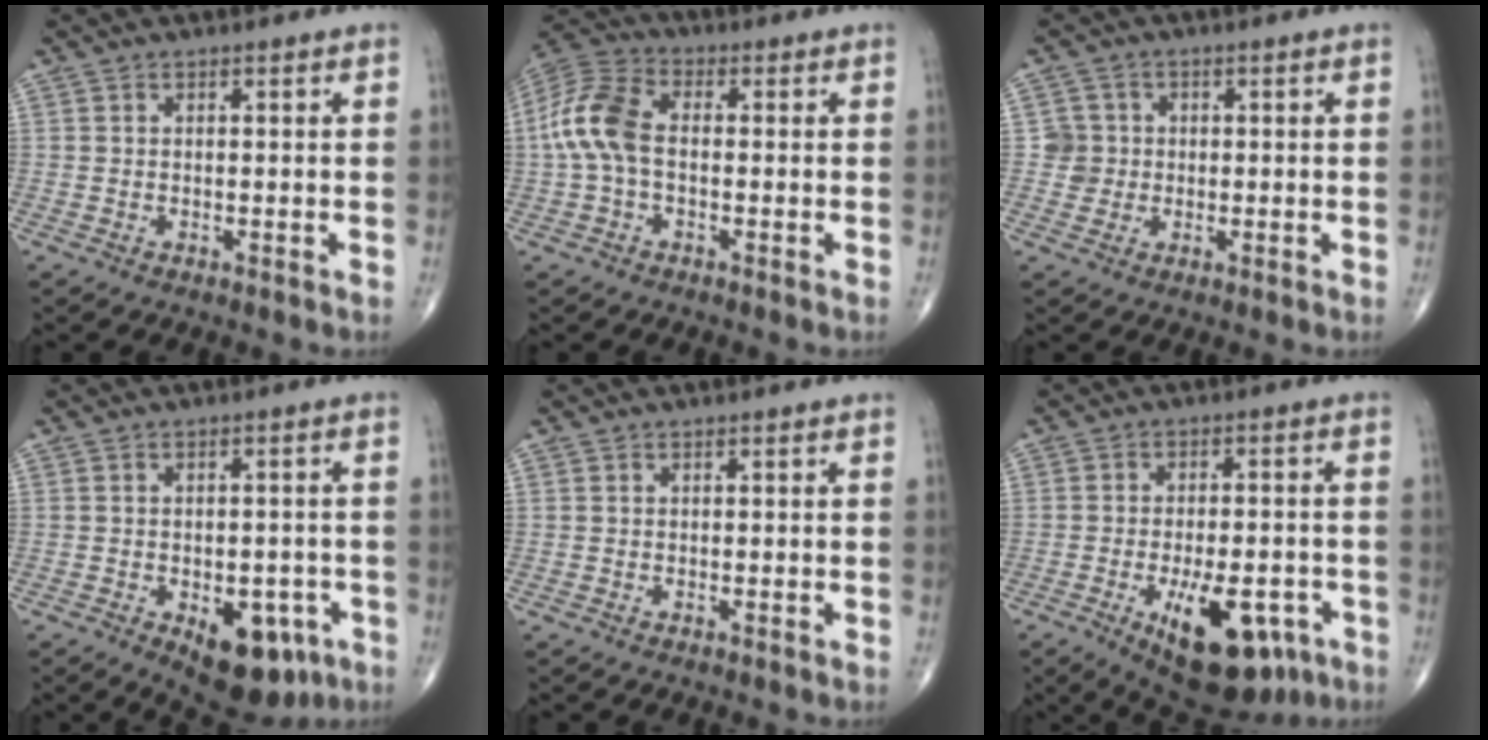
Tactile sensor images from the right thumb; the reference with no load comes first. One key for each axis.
{"total": 10.4, "fx": -0.4, "fy": 6.2, "fz": 8.3, "tx": -0.184, "ty": 0.029, "tz": -0.016}
{"total": 3.5, "fx": 0.0, "fy": 3.5, "fz": 0.1, "tx": 0.029, "ty": 0.009, "tz": -0.004}
{"total": 11.9, "fx": -5.2, "fy": 6.5, "fz": 8.4, "tx": -0.082, "ty": 0.015, "tz": -0.057}
{"total": 0.0}
{"total": 15.9, "fx": -7.0, "fy": 7.4, "fz": 12.2, "tx": -0.151, "ty": 0.013, "tz": -0.085}